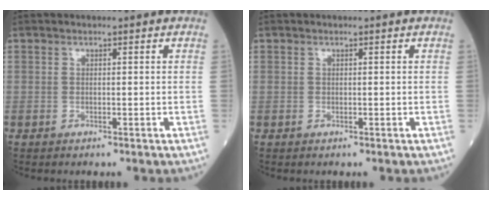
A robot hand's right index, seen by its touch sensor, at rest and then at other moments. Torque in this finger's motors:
{"motor_torque": [0.06, 0.02, 0.02, 0.00]}